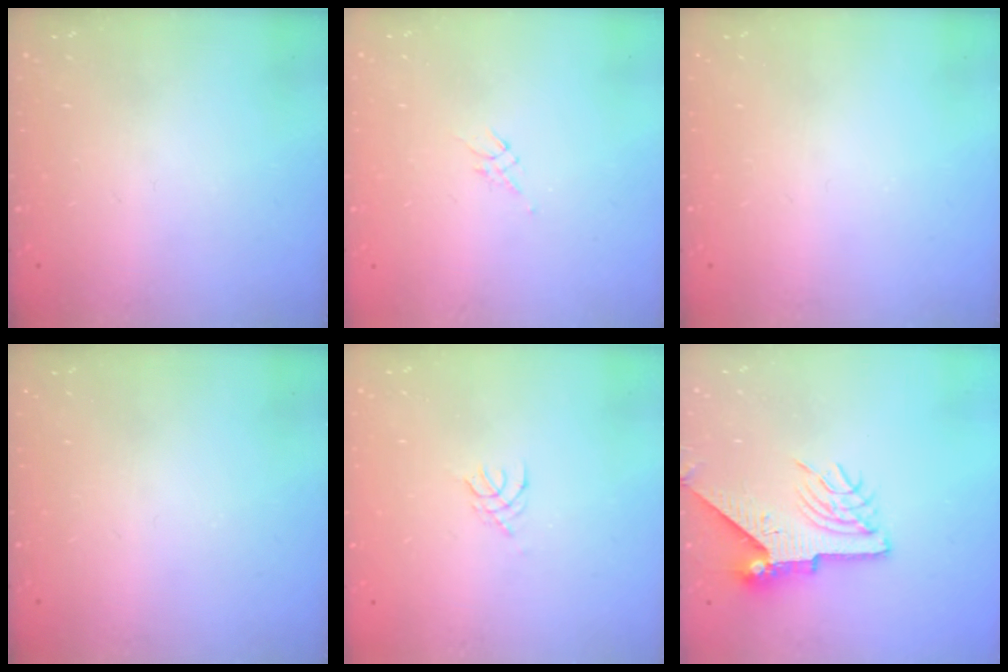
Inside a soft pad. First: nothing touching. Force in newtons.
{"total": 3.5, "press": 3.4, "slide": 0.8}
{"total": 0.0}
{"total": 0.0}
{"total": 1.2, "press": 1.2, "slide": 0.3}
{"total": 9.4, "press": 9.3, "slide": 1.0}